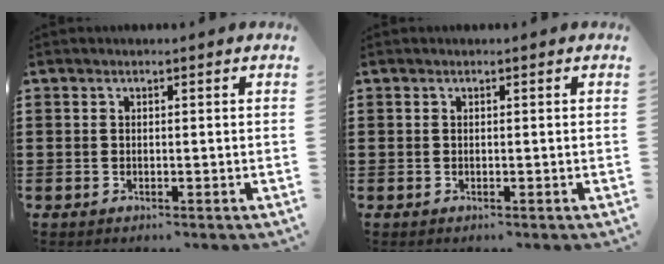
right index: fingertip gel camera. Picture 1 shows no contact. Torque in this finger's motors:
{"motor_torque": [0.16, 0.26, 0.00, 0.00]}